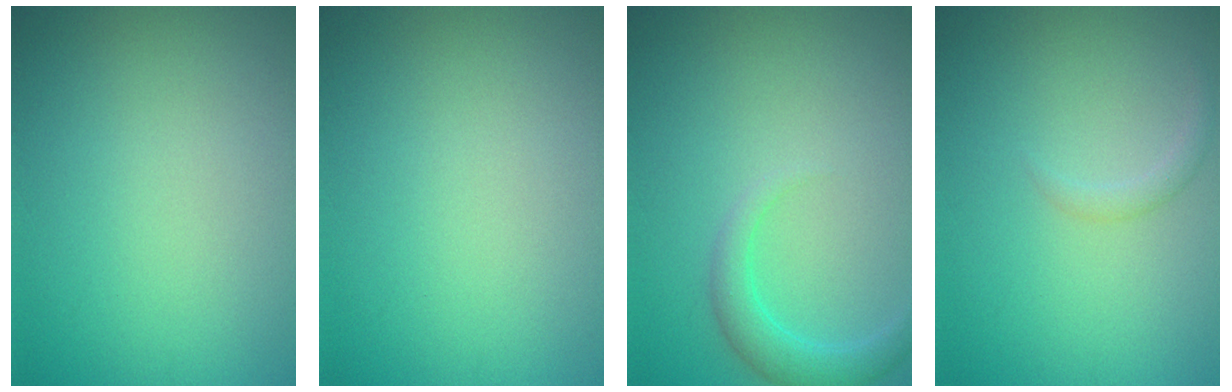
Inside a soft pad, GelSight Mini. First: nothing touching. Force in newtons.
{"total": 0.0}
{"total": 2.4, "press": 2.4, "slide": 0.2}
{"total": 1.0, "press": 1.0, "slide": 0.0}